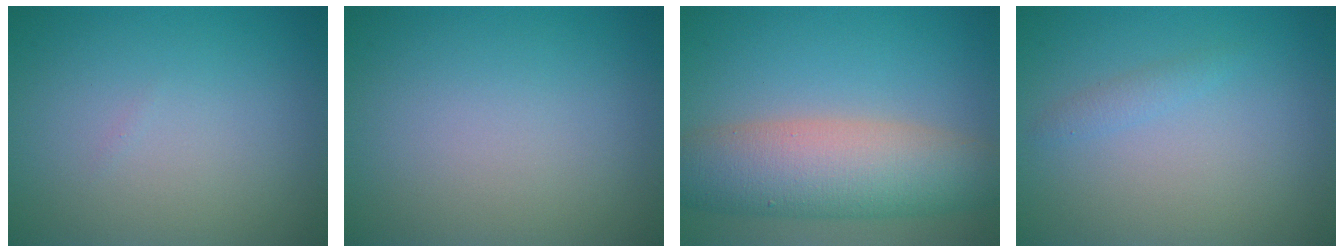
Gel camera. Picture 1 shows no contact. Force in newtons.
{"total": 0.0}
{"total": 8.2, "press": 8.2, "slide": 0.4}
{"total": 1.0, "press": 1.0, "slide": 0.0}